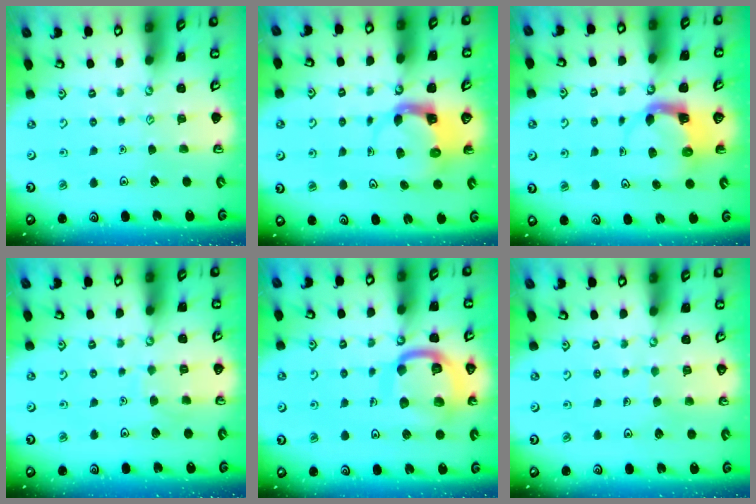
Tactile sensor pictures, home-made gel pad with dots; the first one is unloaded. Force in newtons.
{"total": 3.9, "press": 3.9, "slide": 0.4}
{"total": 3.9, "press": 3.9, "slide": 0.6}
{"total": 5.2, "press": 5.1, "slide": 0.4}
{"total": 15.6, "press": 15.5, "slide": 1.6}
{"total": 4.9, "press": 4.9, "slide": 0.4}